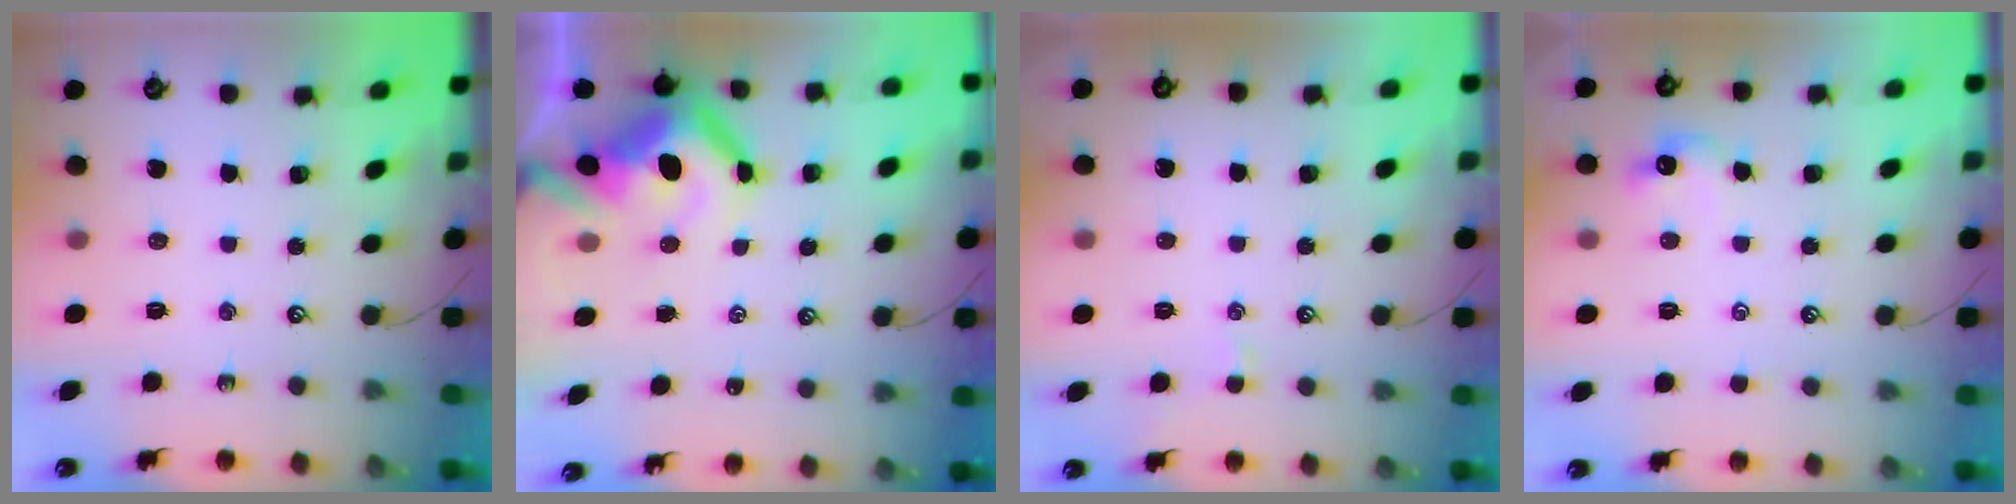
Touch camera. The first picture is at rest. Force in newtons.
{"total": 17.5, "press": 17.3, "slide": 2.4}
{"total": 1.0, "press": 0.8, "slide": 0.4}
{"total": 2.2, "press": 2.1, "slide": 0.7}